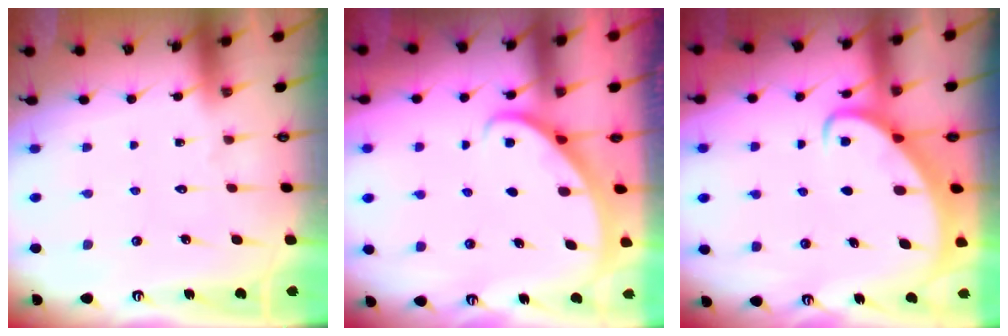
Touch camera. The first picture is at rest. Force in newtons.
{"total": 2.1, "press": 2.1, "slide": 0.1}
{"total": 2.0, "press": 2.0, "slide": 0.3}